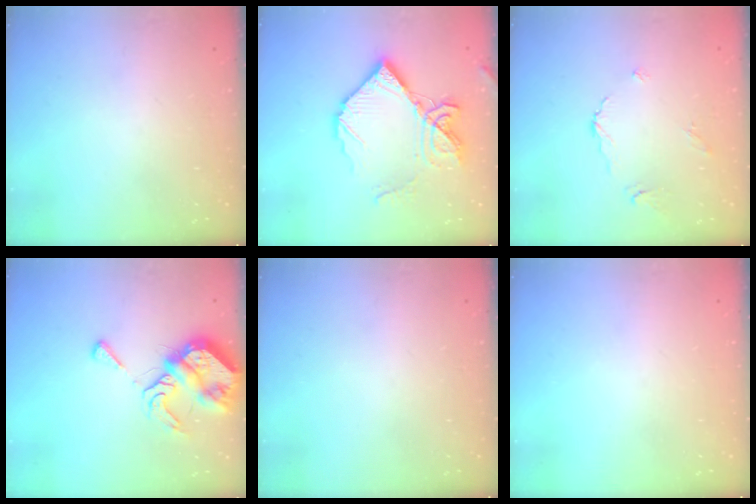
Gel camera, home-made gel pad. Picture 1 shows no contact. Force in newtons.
{"total": 16.4, "press": 16.4, "slide": 1.6}
{"total": 4.4, "press": 4.3, "slide": 0.4}
{"total": 11.0, "press": 10.9, "slide": 1.2}
{"total": 0.0}
{"total": 0.0}